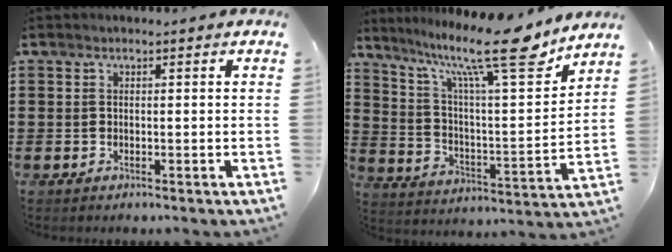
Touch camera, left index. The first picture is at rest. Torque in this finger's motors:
{"motor_torque": [1.40, -0.73, 0.43, 0.21]}